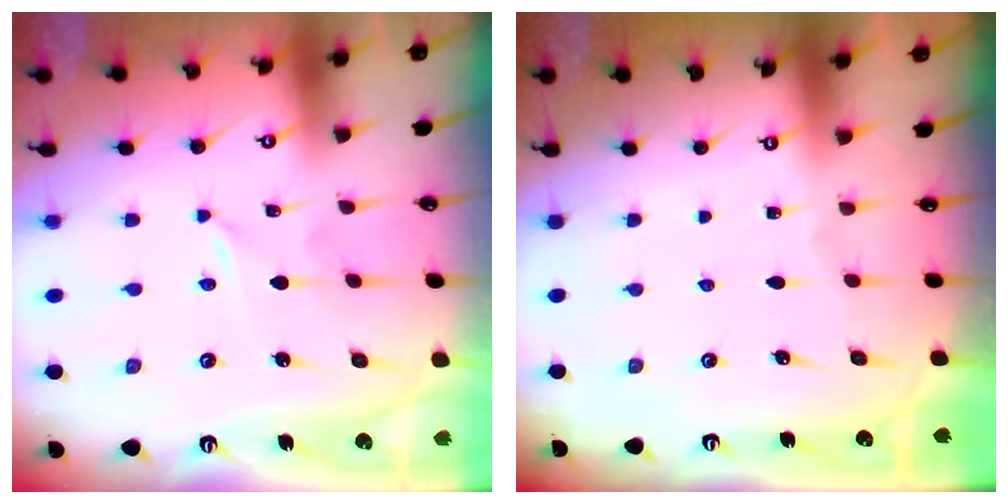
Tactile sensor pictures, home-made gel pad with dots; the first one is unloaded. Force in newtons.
{"total": 0.0}